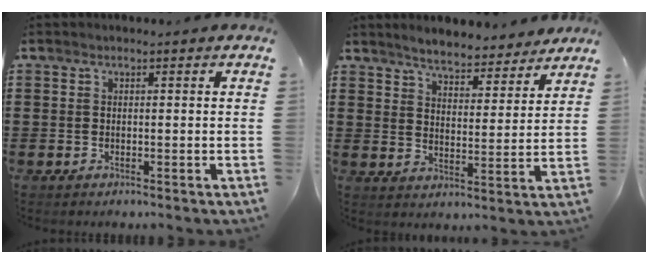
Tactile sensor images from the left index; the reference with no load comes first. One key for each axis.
{"total": 5.3, "fx": 5.2, "fy": 0.3, "fz": 1.1, "tx": -0.043, "ty": -0.025, "tz": 0.091}